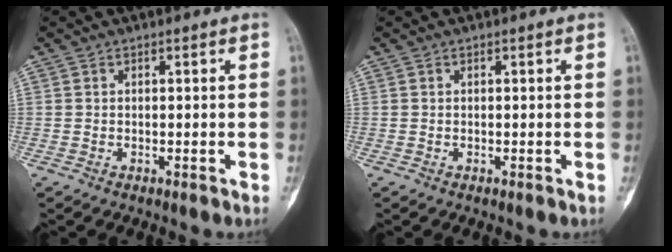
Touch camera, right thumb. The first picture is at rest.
{"total": 0.0}